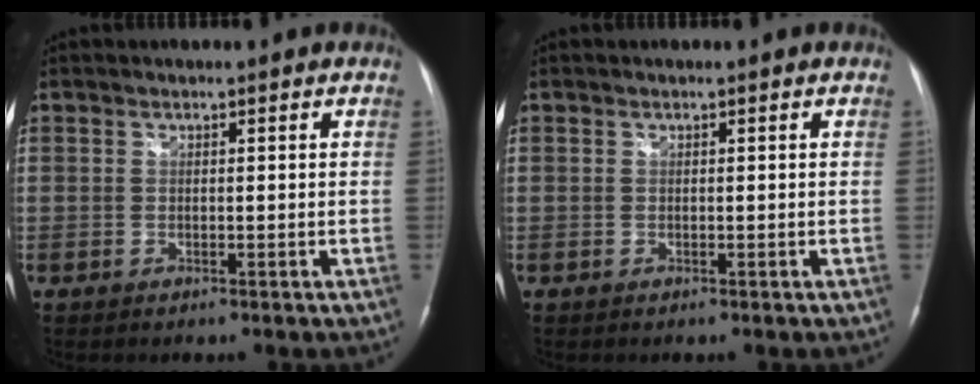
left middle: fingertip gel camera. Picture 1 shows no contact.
{"total": 0.0}